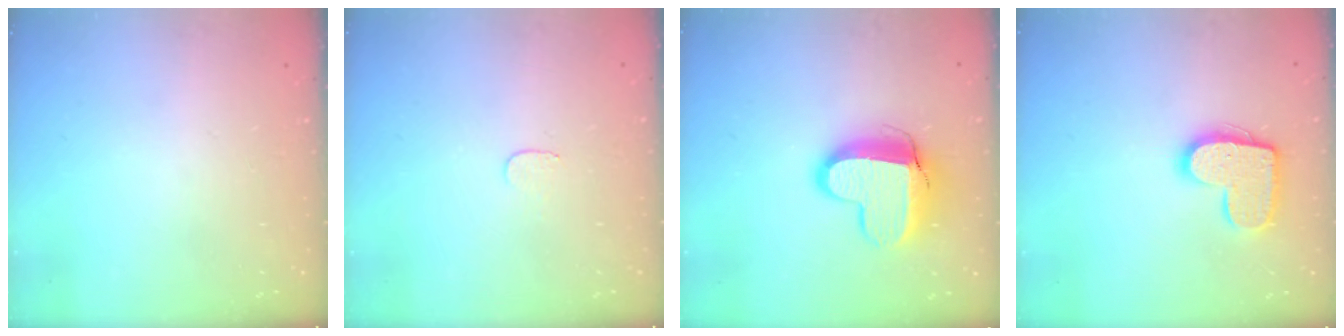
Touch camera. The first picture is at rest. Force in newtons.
{"total": 3.4, "press": 3.4, "slide": 0.2}
{"total": 13.3, "press": 13.3, "slide": 0.9}
{"total": 13.5, "press": 13.5, "slide": 0.7}